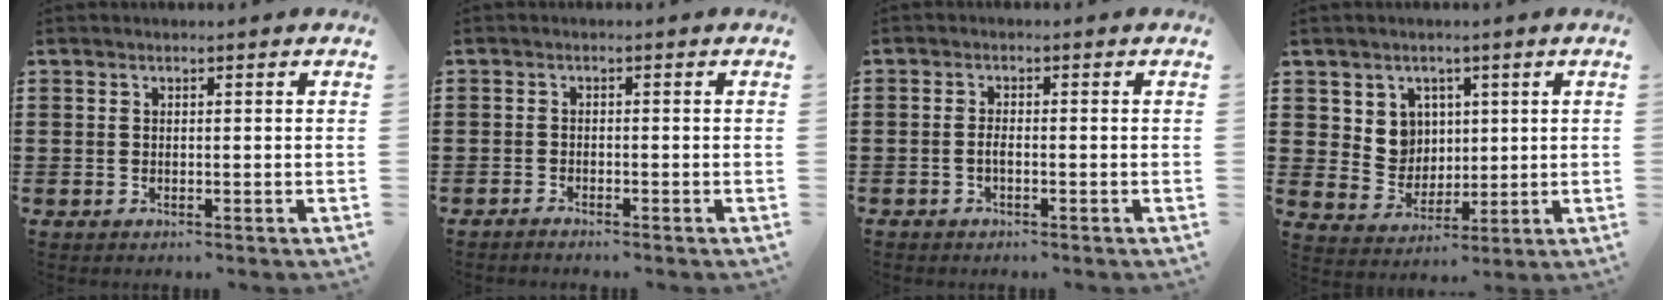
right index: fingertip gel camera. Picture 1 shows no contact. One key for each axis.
{"total": 1.0, "fx": -1.0, "fy": 0.0, "fz": 0.0, "tx": -0.002, "ty": 0.002, "tz": -0.020}
{"total": 1.2, "fx": -0.6, "fy": 0.2, "fz": 1.0, "tx": -0.020, "ty": -0.004, "tz": -0.010}
{"total": 5.8, "fx": 2.3, "fy": 5.1, "fz": 1.5, "tx": -0.039, "ty": 0.003, "tz": 0.040}